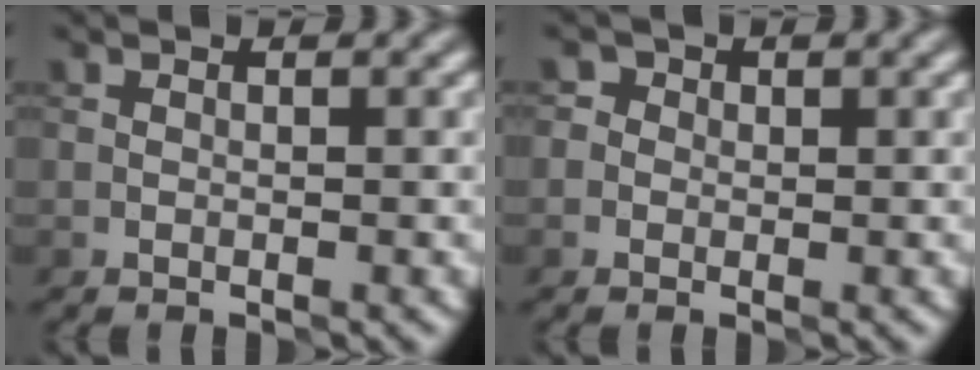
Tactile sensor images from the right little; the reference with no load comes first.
{"total": 2.3, "force": [0.9, 1.9, 0.9], "torque": [0.006, 0.013, -0.009]}